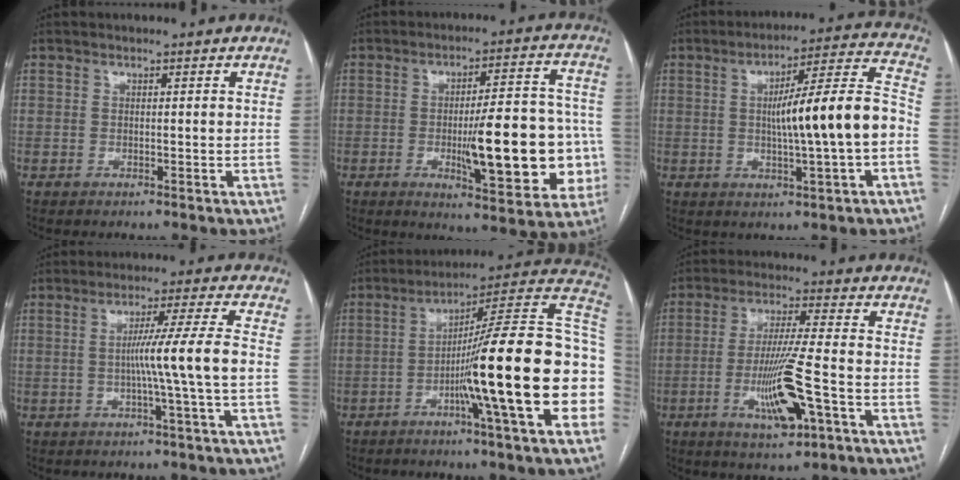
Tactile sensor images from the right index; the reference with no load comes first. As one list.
[{"total": 17.2, "force": [-3.4, 3.9, 16.4], "torque": [-0.201, 0.019, -0.036]}, {"total": 13.9, "force": [-1.5, 0.2, 13.8], "torque": [-0.210, 0.017, -0.024]}, {"total": 7.6, "force": [-1.1, -2.1, 7.2], "torque": [-0.120, 0.006, -0.015]}, {"total": 23.1, "force": [-4.5, -0.7, 22.7], "torque": [-0.243, 0.017, -0.081]}, {"total": 11.2, "force": [-4.1, 0.6, 10.4], "torque": [-0.198, -0.012, -0.070]}]